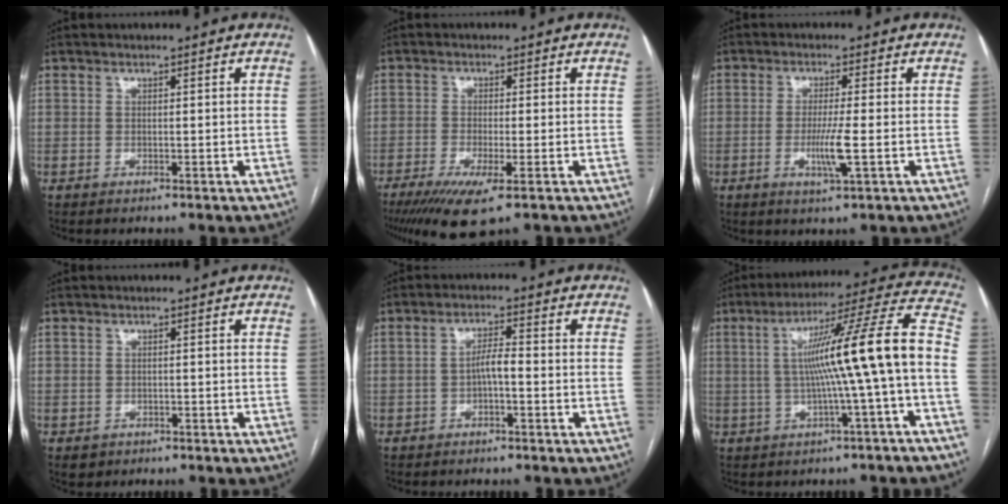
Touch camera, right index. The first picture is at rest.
{"total": 7.8, "force": [-4.6, 0.9, 6.2], "torque": [-0.106, -0.021, -0.074]}
{"total": 4.9, "force": [-1.2, -0.2, 4.8], "torque": [-0.095, -0.012, -0.022]}
{"total": 1.8, "force": [-0.9, 1.5, 0.2], "torque": [-0.004, 0.004, -0.008]}
{"total": 3.2, "force": [-0.8, 0.6, 3.0], "torque": [-0.051, 0.007, -0.013]}
{"total": 15.5, "force": [-1.5, -1.2, 15.4], "torque": [-0.230, 0.024, -0.025]}